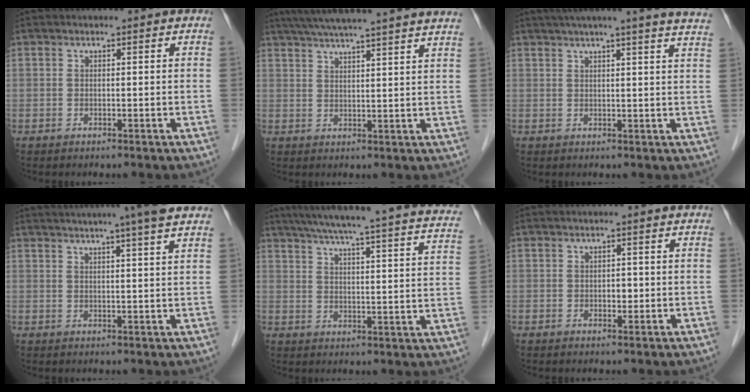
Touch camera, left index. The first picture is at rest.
{"total": 19.3, "force": [16.8, -0.6, 9.5], "torque": [-0.158, 0.018, 0.220]}
{"total": 16.8, "force": [14.5, -1.1, 8.5], "torque": [-0.131, -0.003, 0.171]}
{"total": 10.3, "force": [8.4, -0.7, 5.8], "torque": [-0.089, 0.017, 0.097]}
{"total": 28.9, "force": [25.3, 1.1, 14.0], "torque": [-0.211, -0.034, 0.304]}
{"total": 1.3, "force": [-0.2, 0.9, 1.0], "torque": [-0.015, 0.001, 0.000]}